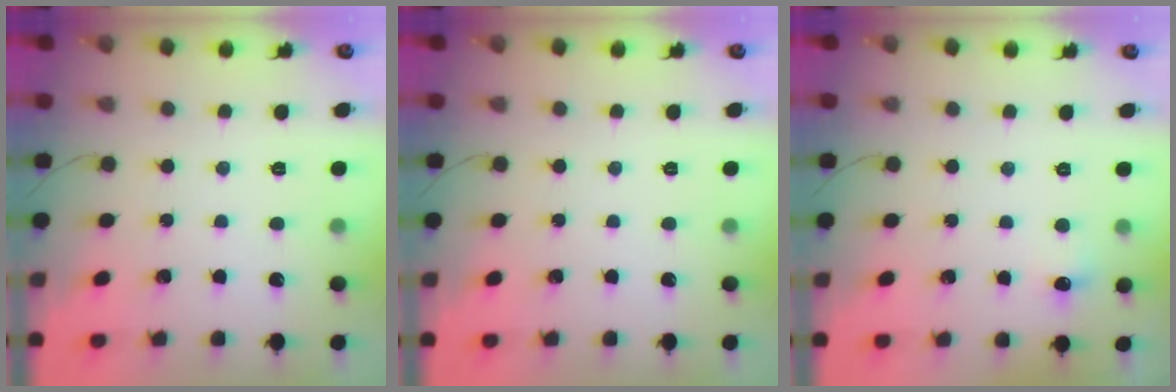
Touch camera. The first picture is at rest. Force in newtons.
{"total": 0.0}
{"total": 4.5, "press": 4.3, "slide": 1.3}